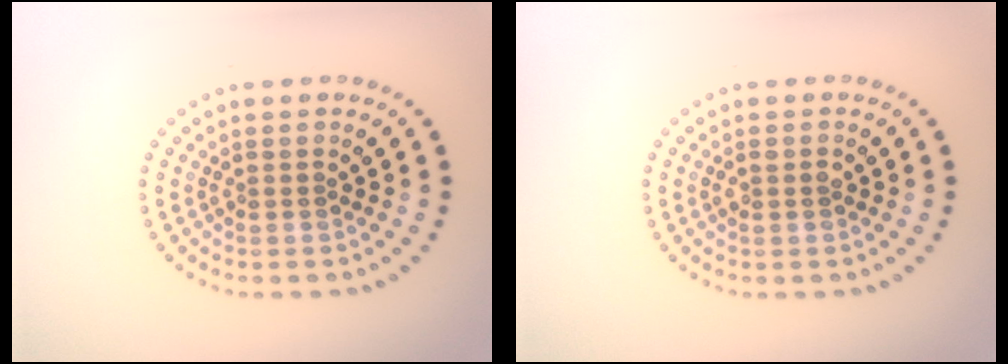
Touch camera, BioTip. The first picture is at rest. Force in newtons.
{"total": 1.1, "press": 1.1, "slide": 0.2}